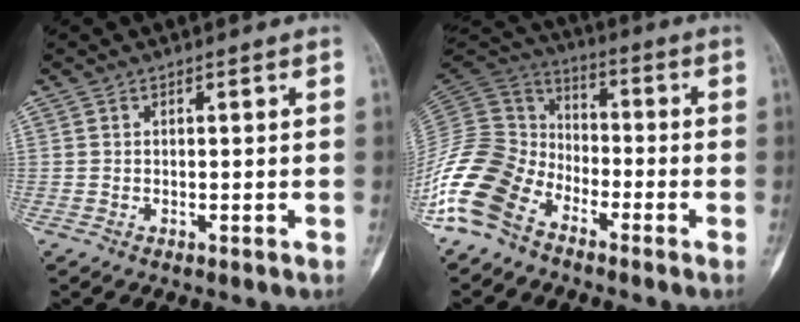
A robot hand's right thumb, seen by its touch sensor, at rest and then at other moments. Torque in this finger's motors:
{"motor_torque": [0.40, 0.55, 1.57, -1.20, 0.35]}